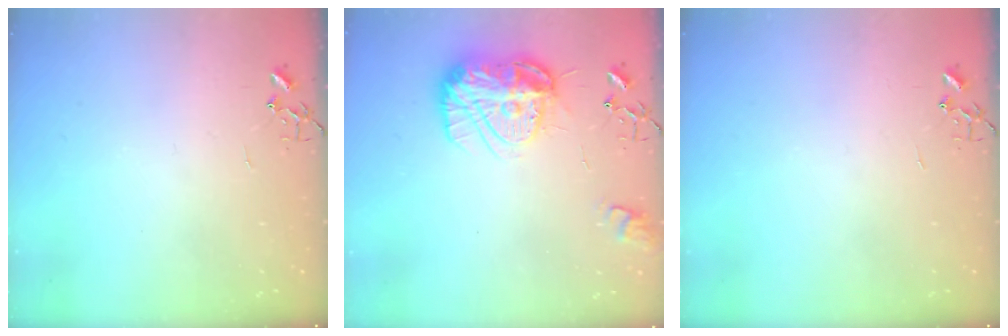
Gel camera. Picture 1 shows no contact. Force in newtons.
{"total": 15.7, "press": 15.7, "slide": 1.3}
{"total": 0.0}